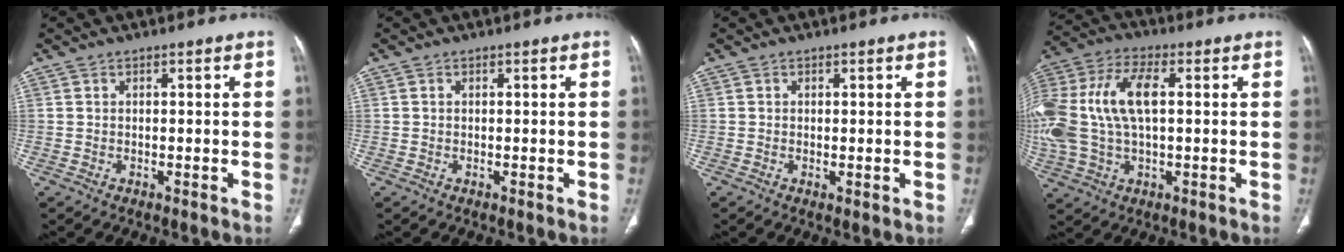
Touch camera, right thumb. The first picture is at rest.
{"total": 0.0}
{"total": 0.9, "force": [-0.2, 0.3, 0.8], "torque": [-0.018, -0.005, 0.000]}
{"total": 19.2, "force": [2.0, 10.1, 16.2], "torque": [-0.373, 0.024, 0.036]}